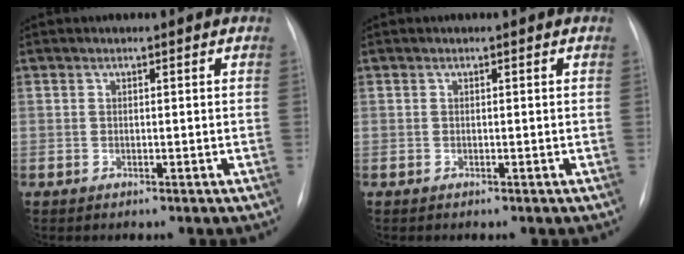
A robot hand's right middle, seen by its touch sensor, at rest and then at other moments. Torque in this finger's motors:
{"motor_torque": [-0.06, 0.00, 0.00, 0.00]}